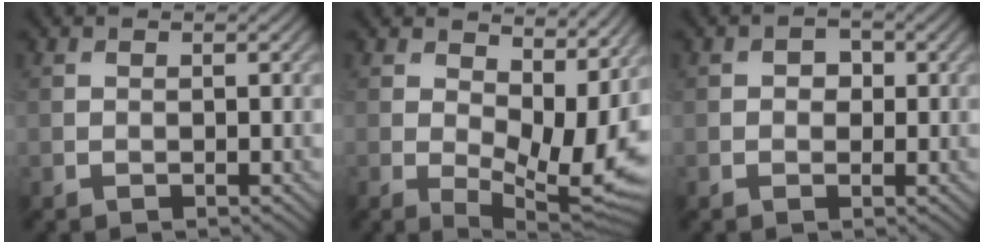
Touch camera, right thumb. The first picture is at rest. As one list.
[{"total": 11.0, "force": [3.6, 6.1, 8.5], "torque": [-0.132, -0.021, 0.067]}, {"total": 1.6, "force": [0.1, 1.4, 0.9], "torque": [-0.015, -0.002, -0.004]}]